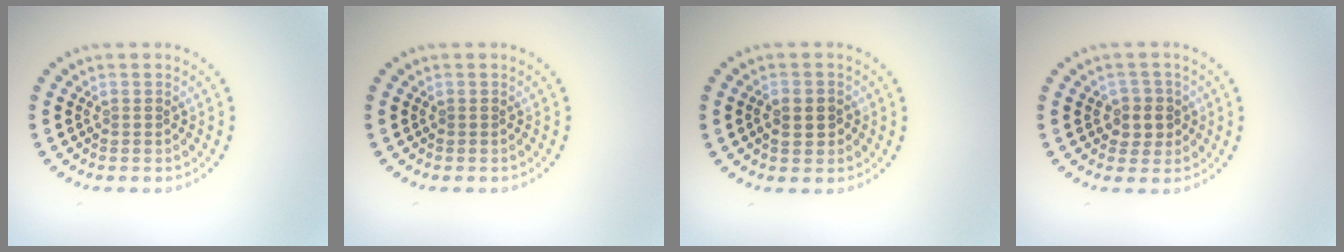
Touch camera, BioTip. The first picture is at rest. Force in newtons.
{"total": 0.0}
{"total": 2.5, "press": 2.5, "slide": 0.2}
{"total": 2.1, "press": 2.0, "slide": 0.8}